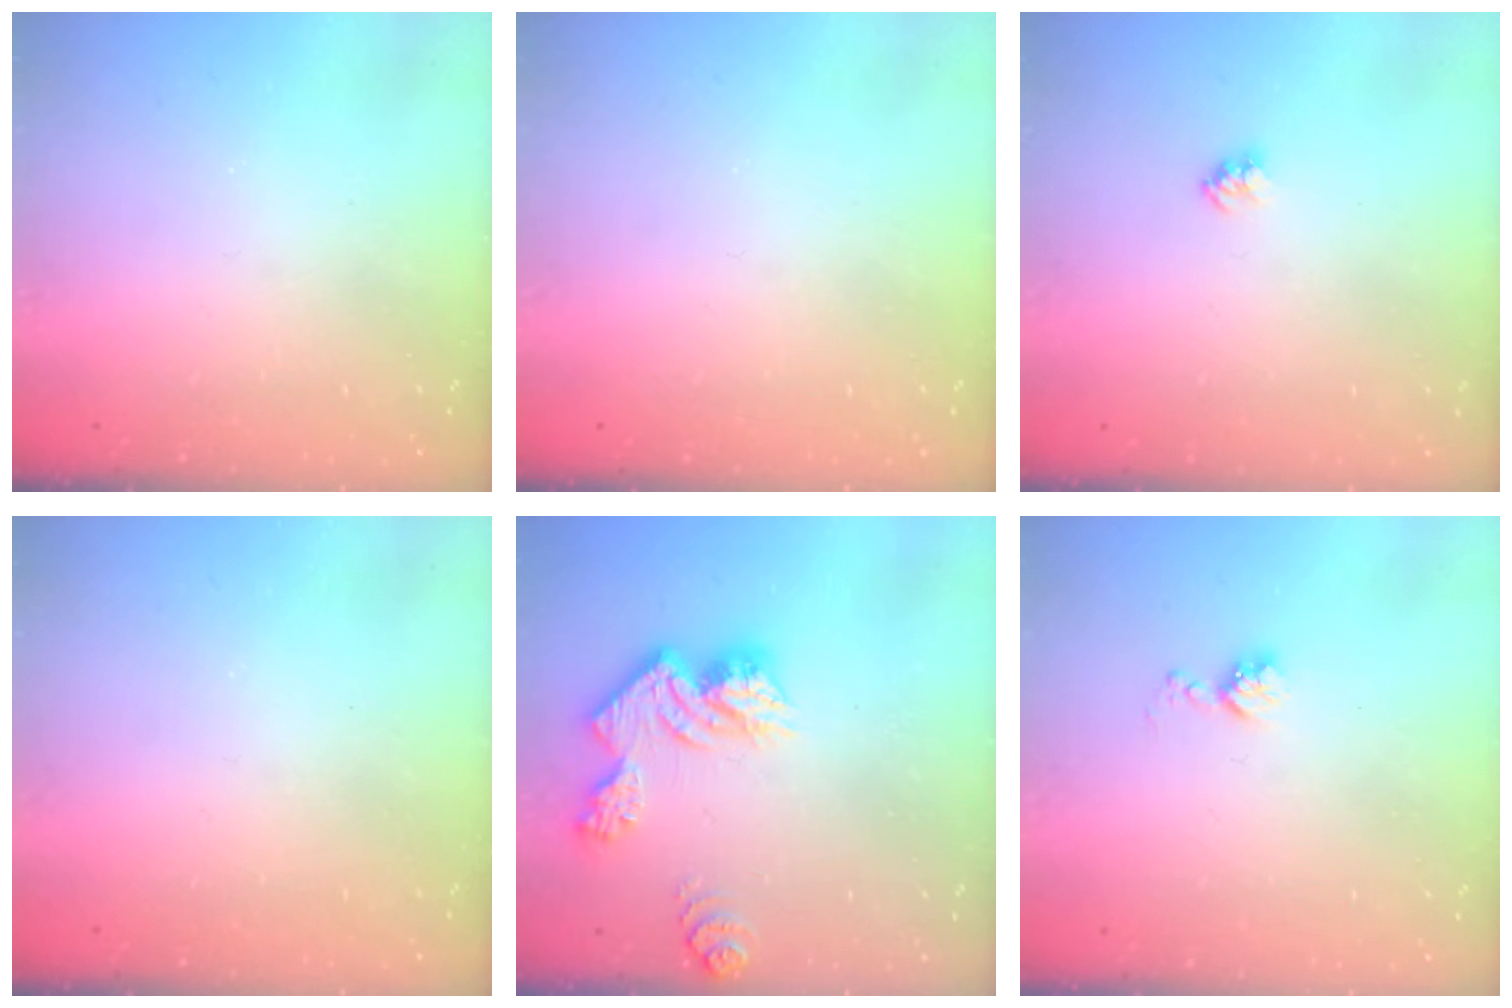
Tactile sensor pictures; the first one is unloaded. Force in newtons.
{"total": 0.0}
{"total": 2.4, "press": 2.4, "slide": 0.1}
{"total": 0.0}
{"total": 13.2, "press": 13.2, "slide": 1.1}
{"total": 4.0, "press": 3.9, "slide": 0.7}